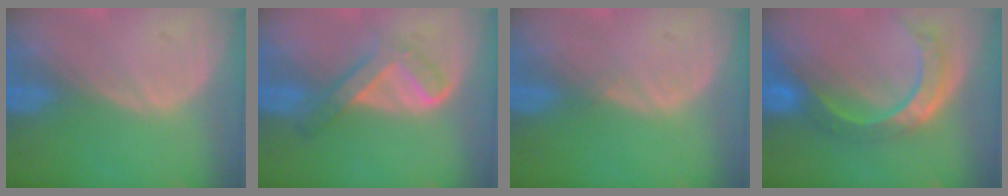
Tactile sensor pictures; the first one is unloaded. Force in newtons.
{"total": 5.3, "press": 5.0, "slide": 1.6}
{"total": 0.5, "press": 0.5, "slide": 0.1}
{"total": 8.8, "press": 7.3, "slide": 4.9}